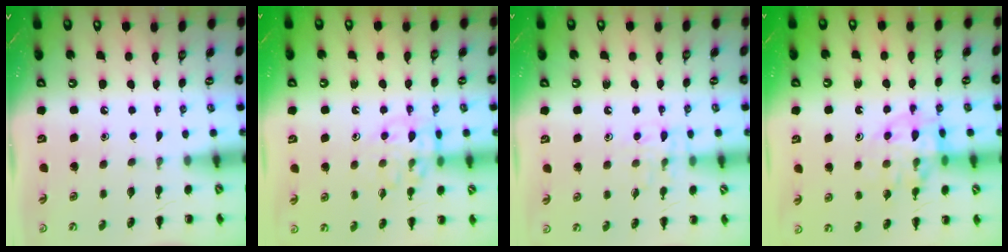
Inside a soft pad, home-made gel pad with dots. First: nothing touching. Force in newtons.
{"total": 12.1, "press": 12.0, "slide": 1.5}
{"total": 7.4, "press": 7.4, "slide": 0.5}
{"total": 11.0, "press": 10.9, "slide": 1.8}